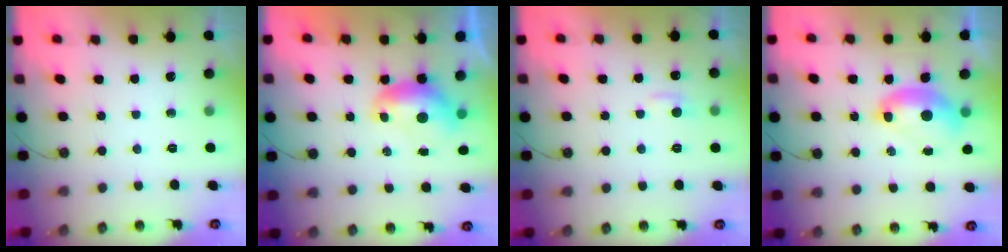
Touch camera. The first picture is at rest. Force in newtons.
{"total": 0.0}
{"total": 2.8, "press": 2.7, "slide": 0.5}
{"total": 2.9, "press": 2.9, "slide": 0.6}